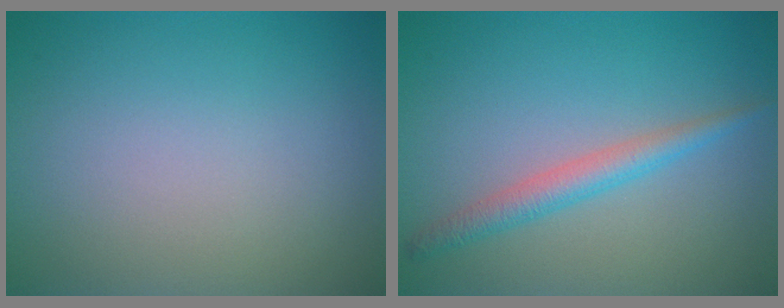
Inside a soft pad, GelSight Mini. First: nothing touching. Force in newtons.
{"total": 2.4, "press": 2.4, "slide": 0.0}